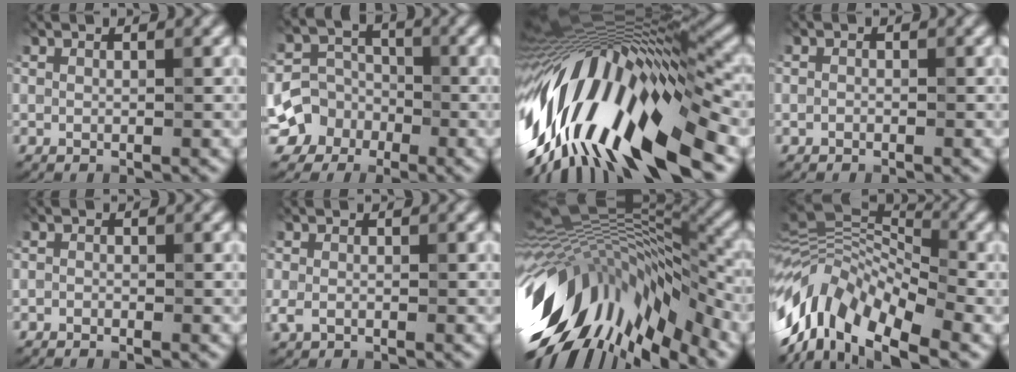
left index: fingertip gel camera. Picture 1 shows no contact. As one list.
[{"total": 6.5, "force": [-4.8, 4.2, -0.9], "torque": [0.007, -0.012, -0.063]}, {"total": 14.4, "force": [-5.5, 3.9, 12.7], "torque": [-0.262, 0.007, -0.055]}, {"total": 2.0, "force": [-1.6, -0.8, -1.0], "torque": [-0.003, -0.018, -0.001]}, {"total": 2.5, "force": [-2.2, -0.9, -1.0], "torque": [-0.003, -0.021, -0.007]}, {"total": 1.6, "force": [-1.5, -0.5, -0.2], "torque": [-0.019, -0.015, 0.006]}, {"total": 14.5, "force": [-6.5, 5.2, 11.8], "torque": [-0.245, -0.022, -0.071]}, {"total": 11.2, "force": [-6.2, 5.2, 7.8], "torque": [-0.193, 0.005, -0.084]}]